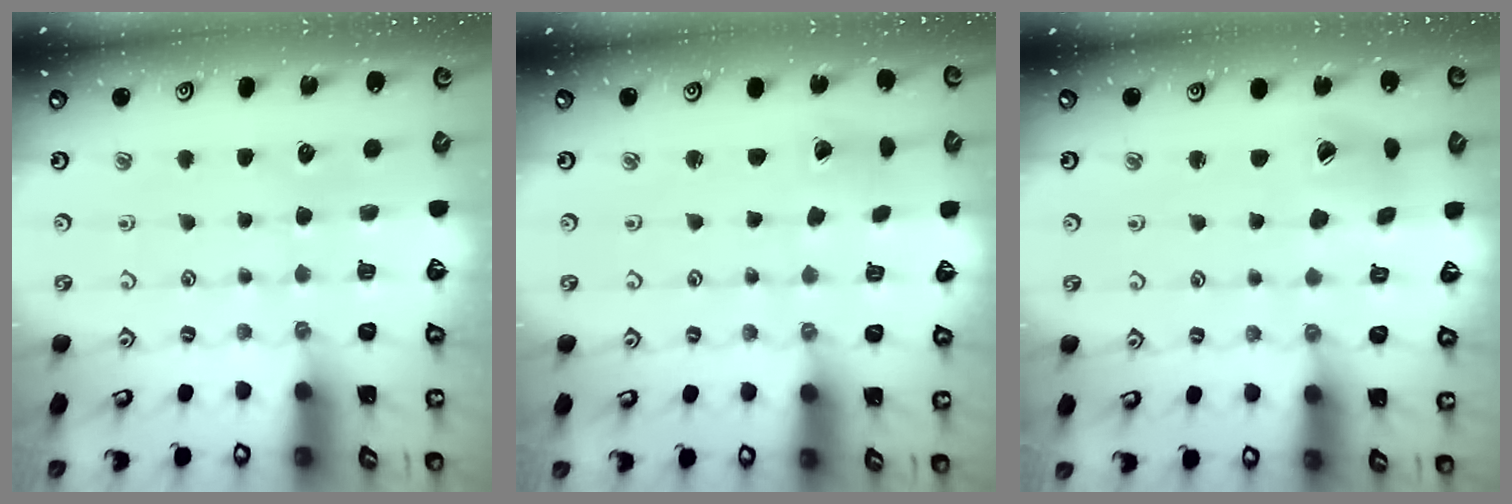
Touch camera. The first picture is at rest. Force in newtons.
{"total": 2.2, "press": 2.2, "slide": 0.2}
{"total": 6.4, "press": 6.3, "slide": 0.8}